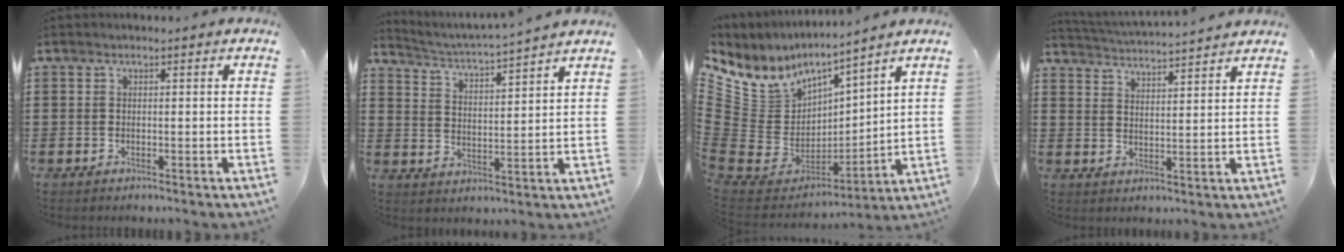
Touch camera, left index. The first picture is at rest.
{"total": 3.4, "force": [3.3, -0.7, 0.5], "torque": [-0.030, -0.031, 0.049]}
{"total": 7.8, "force": [3.9, 6.6, 1.1], "torque": [-0.082, -0.051, 0.076]}
{"total": 3.4, "force": [3.3, -0.6, -0.1], "torque": [-0.010, -0.021, 0.057]}